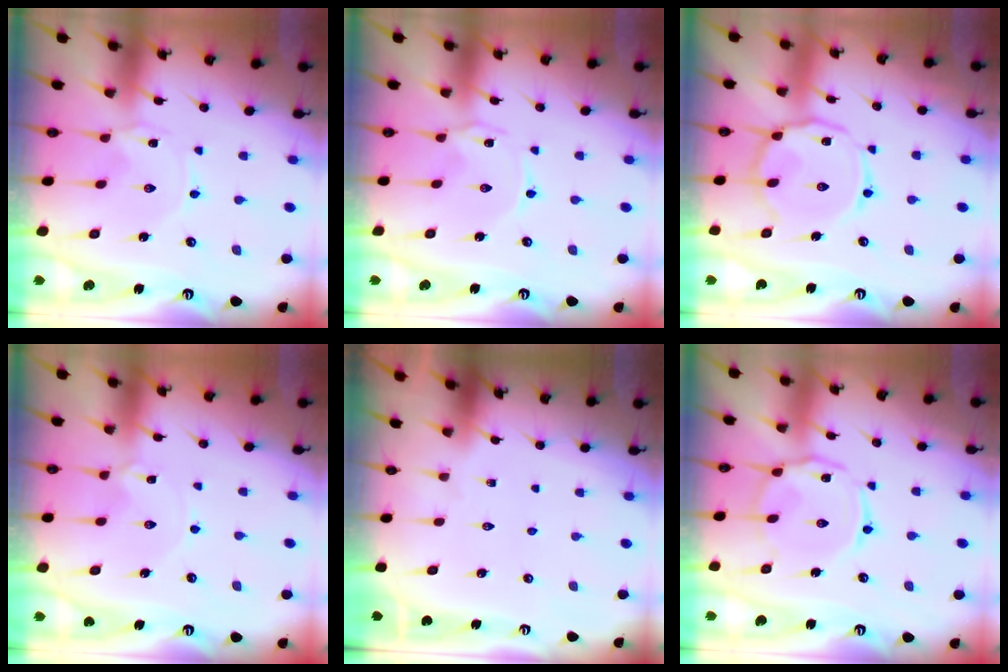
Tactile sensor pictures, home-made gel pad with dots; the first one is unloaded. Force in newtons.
{"total": 1.5, "press": 1.5, "slide": 0.3}
{"total": 11.9, "press": 11.9, "slide": 1.0}
{"total": 1.1, "press": 1.0, "slide": 0.1}
{"total": 0.0}
{"total": 8.8, "press": 8.7, "slide": 0.5}